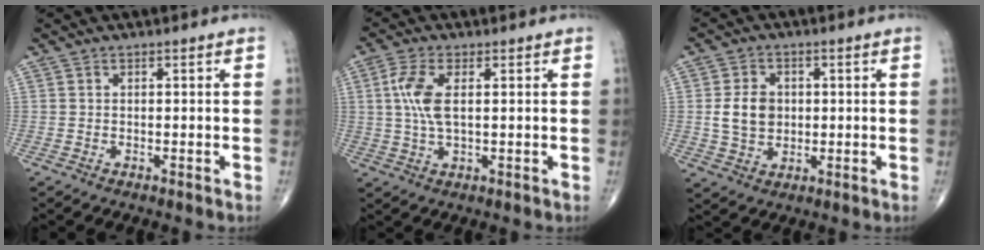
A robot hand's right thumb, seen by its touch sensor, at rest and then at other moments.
{"total": 6.7, "force": [1.2, 2.6, 6.0], "torque": [-0.148, 0.002, 0.024]}
{"total": 8.6, "force": [0.3, 6.7, 5.4], "torque": [-0.081, 0.002, 0.009]}